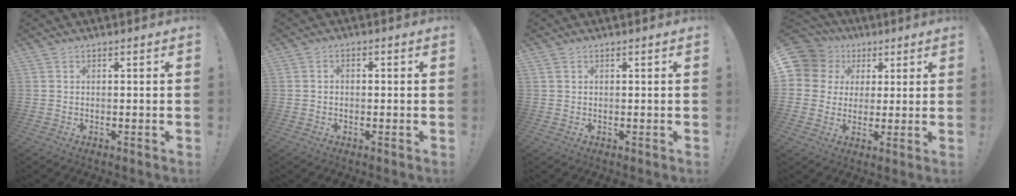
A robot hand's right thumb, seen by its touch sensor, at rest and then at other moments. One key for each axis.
{"total": 1.3, "fx": -0.8, "fy": 0.7, "fz": 0.8, "tx": -0.018, "ty": 0.006, "tz": -0.014}
{"total": 0.5, "fx": 0.3, "fy": 0.4, "fz": 0.1, "tx": -0.003, "ty": 0.001, "tz": 0.006}
{"total": 9.9, "fx": 3.7, "fy": 8.7, "fz": 2.9, "tx": -0.052, "ty": -0.017, "tz": 0.077}